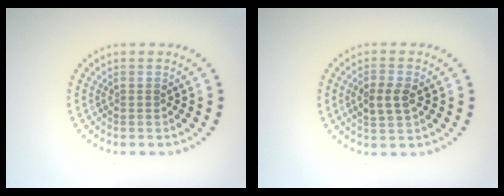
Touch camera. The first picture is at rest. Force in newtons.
{"total": 2.5, "press": 2.5, "slide": 0.3}